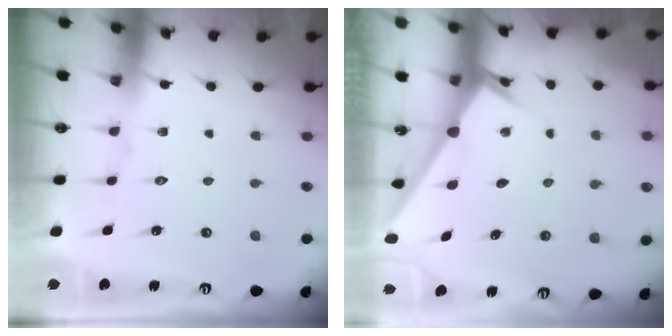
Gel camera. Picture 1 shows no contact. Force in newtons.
{"total": 2.4, "press": 2.4, "slide": 0.2}